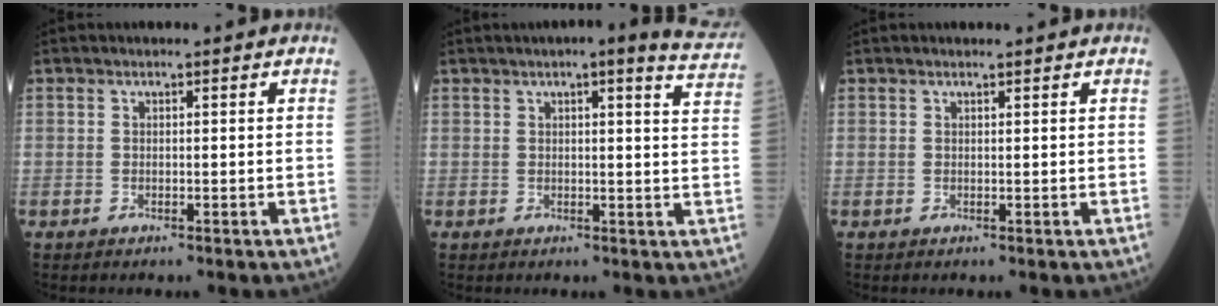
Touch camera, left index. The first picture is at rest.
{"total": 10.0, "force": [8.7, 1.0, 4.7], "torque": [-0.046, -0.010, 0.080]}
{"total": 1.3, "force": [1.1, 0.3, 0.6], "torque": [-0.013, 0.008, 0.019]}